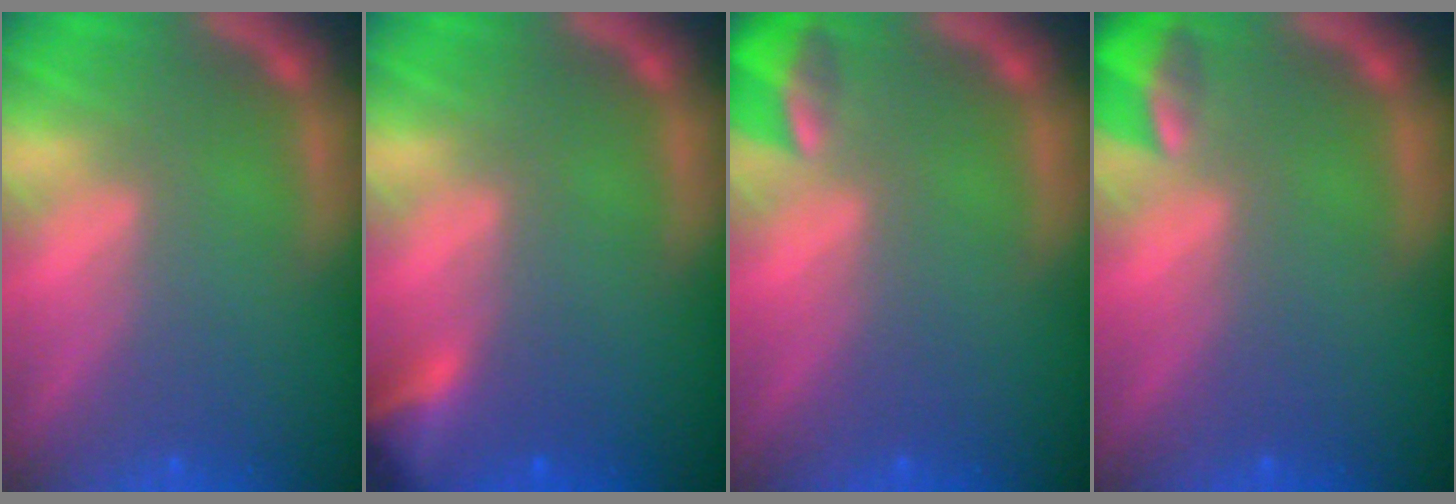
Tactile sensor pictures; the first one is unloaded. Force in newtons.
{"total": 2.9}
{"total": 2.9}
{"total": 2.9}